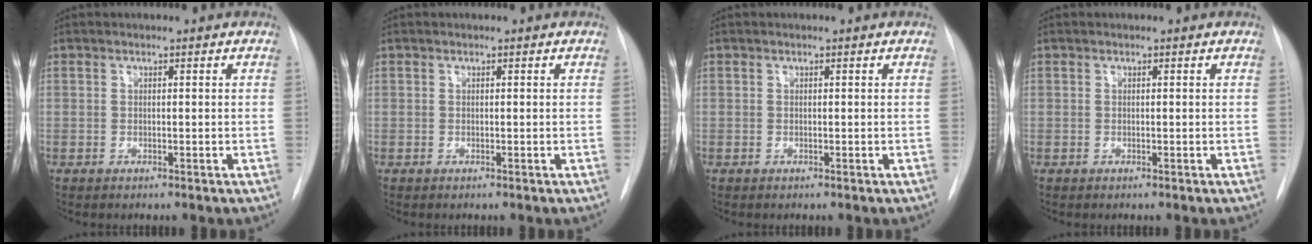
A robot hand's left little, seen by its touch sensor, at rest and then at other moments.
{"total": 0.0}
{"total": 0.0}
{"total": 0.0}